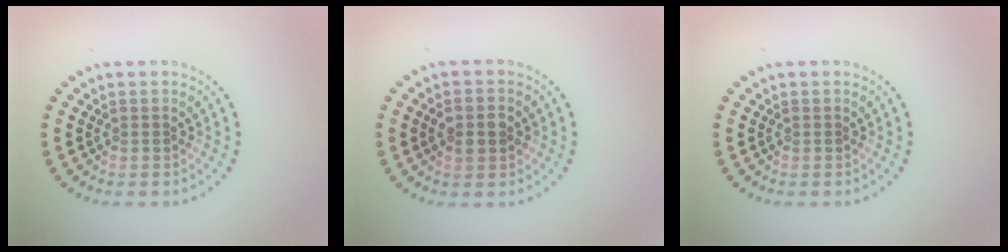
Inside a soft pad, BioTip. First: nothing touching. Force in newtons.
{"total": 2.8, "press": 2.8, "slide": 0.1}
{"total": 0.0}